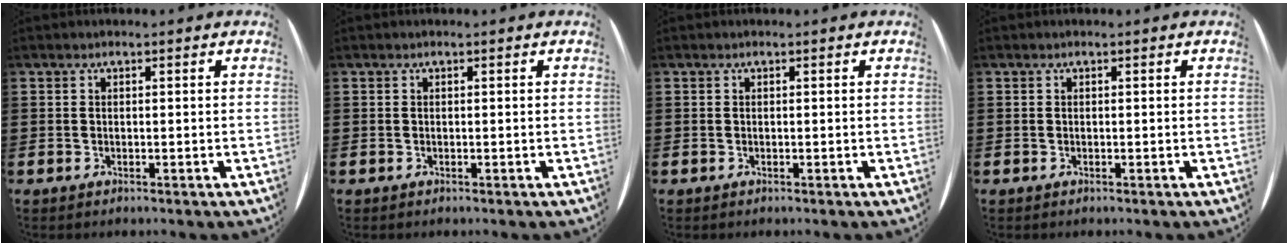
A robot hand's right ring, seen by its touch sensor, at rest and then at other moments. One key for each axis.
{"total": 0.0}
{"total": 0.0}
{"total": 0.0}